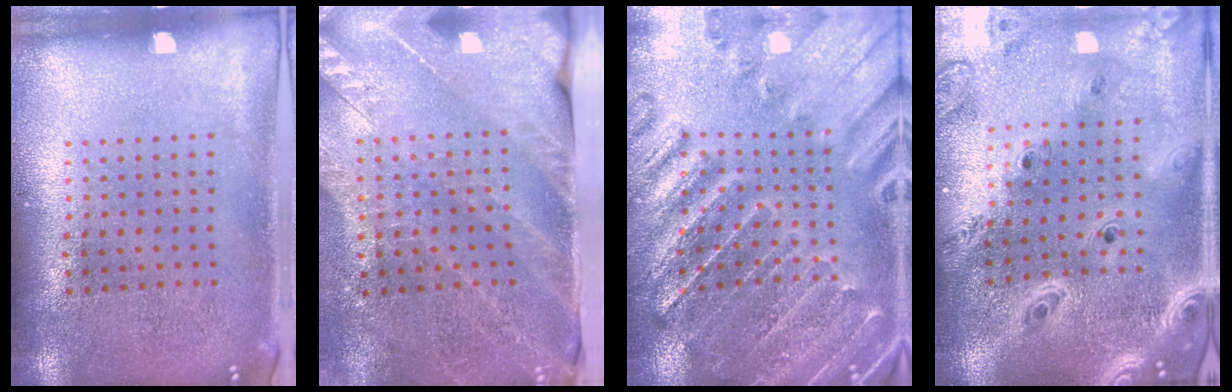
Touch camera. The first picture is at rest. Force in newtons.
{"total": 3.5, "press": 3.0, "slide": 1.8}
{"total": 1.8, "press": 1.8, "slide": 0.3}
{"total": 3.5, "press": 2.8, "slide": 2.1}